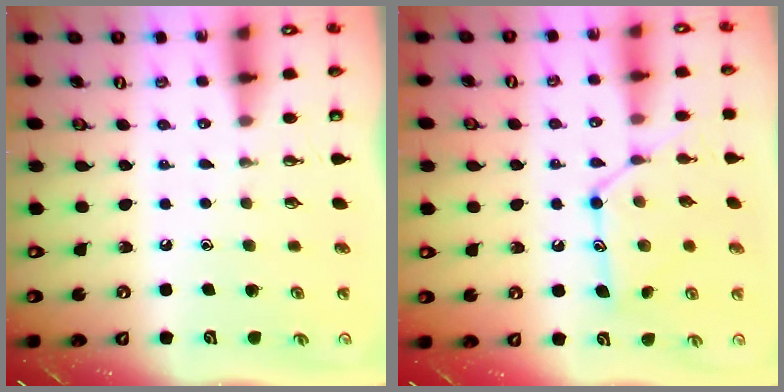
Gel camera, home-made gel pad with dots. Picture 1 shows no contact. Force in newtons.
{"total": 13.5, "press": 13.5, "slide": 0.7}